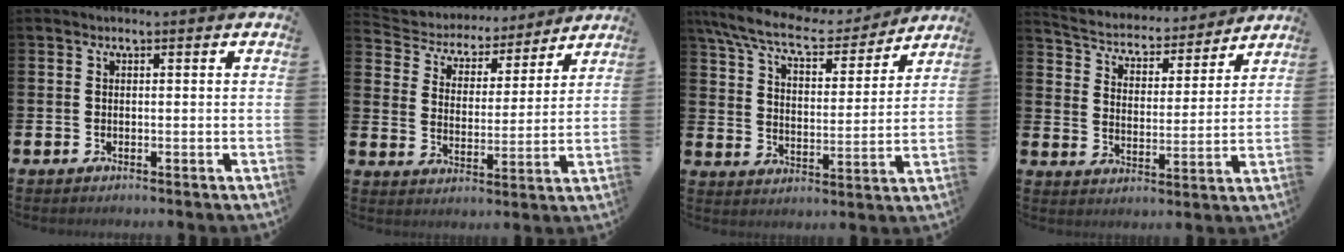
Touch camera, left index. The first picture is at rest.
{"total": 5.2, "force": [4.8, 1.9, 0.2], "torque": [-0.032, -0.044, 0.076]}
{"total": 9.6, "force": [8.4, 2.1, 4.1], "torque": [-0.113, -0.054, 0.142]}
{"total": 4.6, "force": [4.3, 1.5, 0.4], "torque": [-0.039, -0.041, 0.068]}